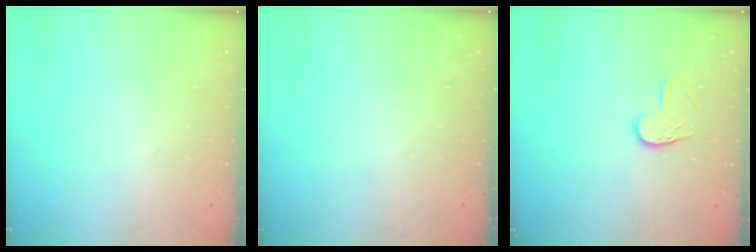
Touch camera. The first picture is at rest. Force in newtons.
{"total": 0.0}
{"total": 6.6, "press": 6.6, "slide": 0.3}